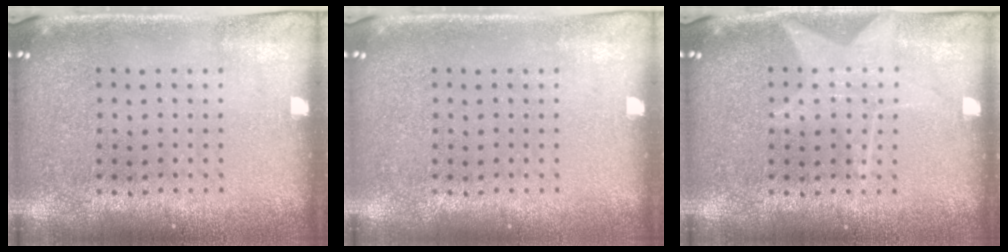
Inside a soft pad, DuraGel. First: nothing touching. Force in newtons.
{"total": 0.0}
{"total": 1.8, "press": 1.8, "slide": 0.3}